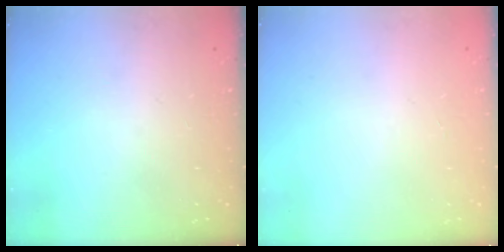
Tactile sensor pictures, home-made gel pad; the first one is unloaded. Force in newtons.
{"total": 0.0}